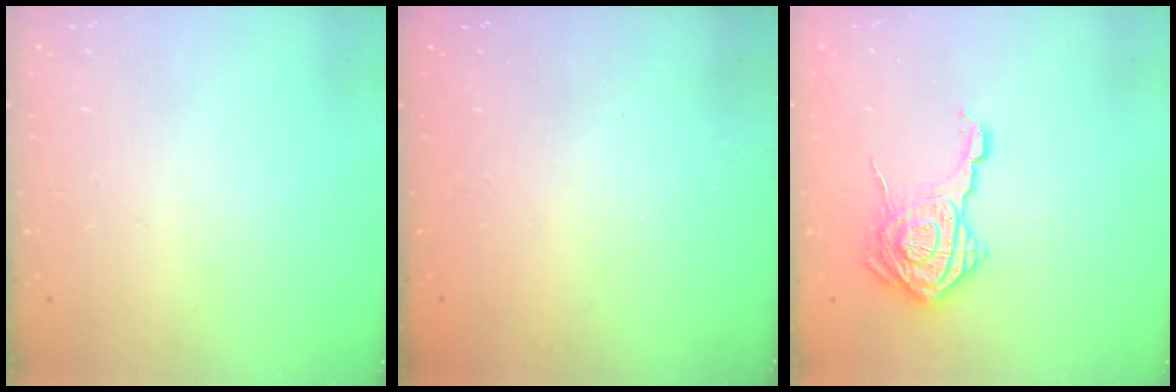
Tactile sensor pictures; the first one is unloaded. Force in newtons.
{"total": 2.5, "press": 2.4, "slide": 0.7}
{"total": 17.5, "press": 17.5, "slide": 0.7}